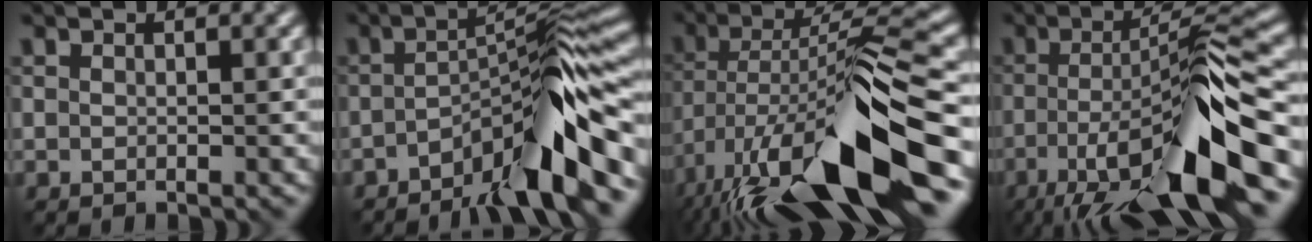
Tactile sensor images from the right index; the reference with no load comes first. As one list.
[{"total": 10.1, "force": [-5.4, 1.7, 8.3], "torque": [-0.115, 0.019, -0.100]}, {"total": 16.6, "force": [-7.3, 4.2, 14.3], "torque": [-0.256, 0.003, -0.126]}, {"total": 14.5, "force": [-6.0, 3.2, 12.8], "torque": [-0.205, 0.000, -0.103]}]